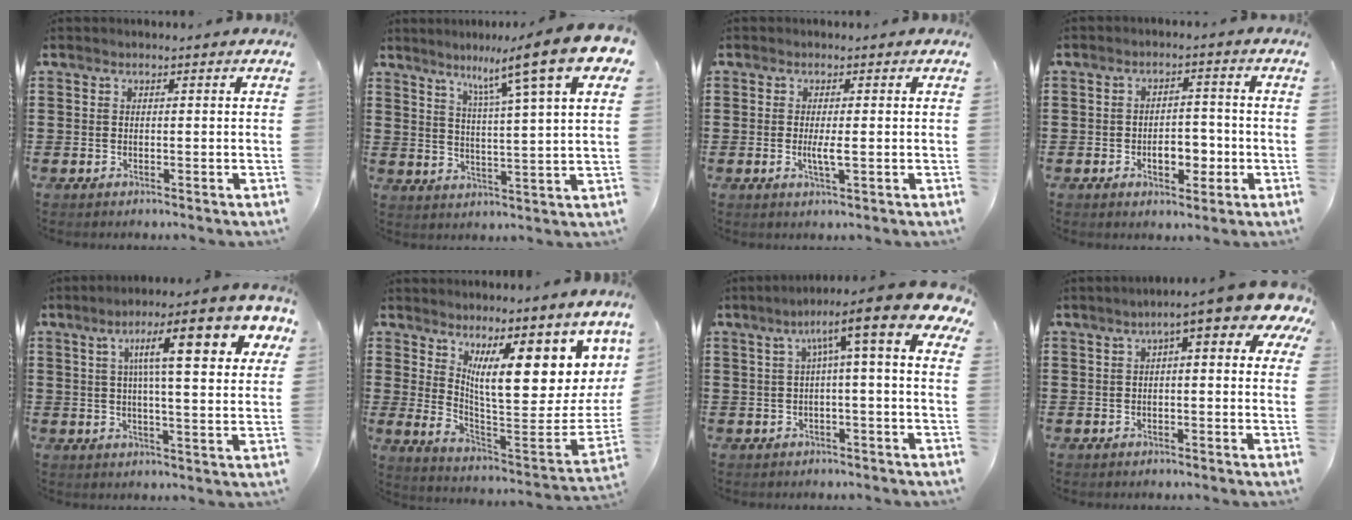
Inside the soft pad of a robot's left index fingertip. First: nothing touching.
{"total": 12.2, "force": [8.1, 0.4, 9.1], "torque": [-0.166, -0.036, 0.123]}
{"total": 2.6, "force": [-0.3, 0.3, 2.5], "torque": [-0.053, -0.007, -0.007]}
{"total": 5.3, "force": [-1.7, 3.0, 4.0], "torque": [-0.058, 0.002, -0.035]}
{"total": 13.4, "force": [6.0, 2.9, 11.7], "torque": [-0.199, -0.011, 0.086]}
{"total": 13.3, "force": [7.2, 3.7, 10.6], "torque": [-0.170, -0.070, 0.122]}
{"total": 8.6, "force": [2.6, 0.5, 8.2], "torque": [-0.139, -0.030, 0.032]}
{"total": 5.9, "force": [2.7, 0.8, 5.1], "torque": [-0.088, -0.014, 0.040]}